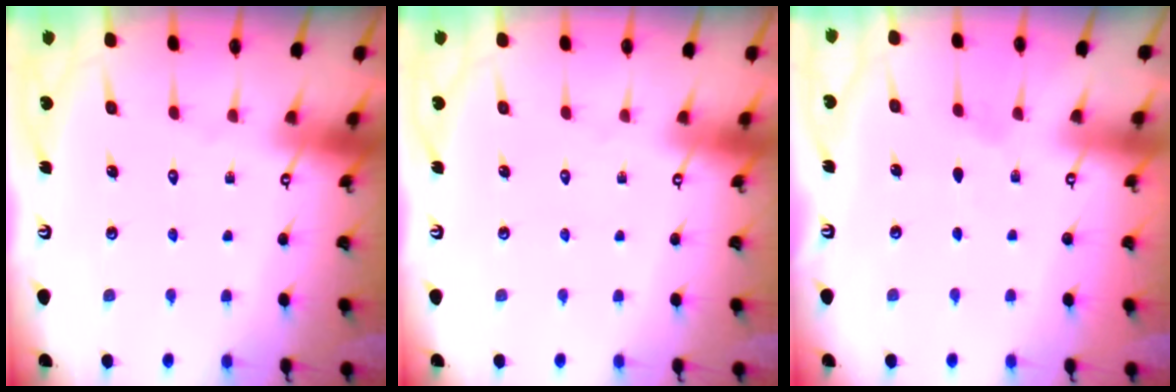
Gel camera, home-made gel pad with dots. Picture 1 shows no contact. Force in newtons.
{"total": 0.0}
{"total": 4.3, "press": 3.7, "slide": 2.2}